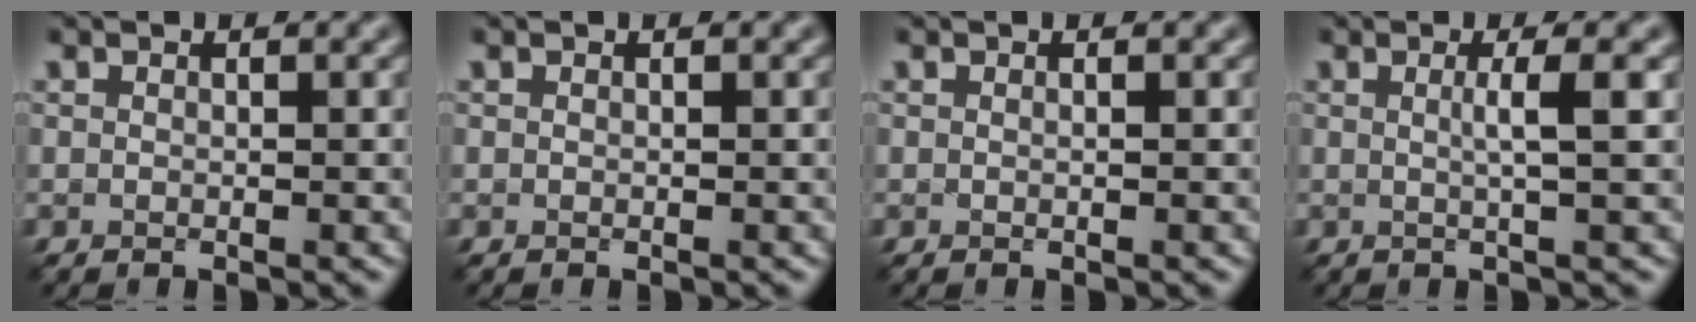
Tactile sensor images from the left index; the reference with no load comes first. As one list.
[{"total": 0.0}, {"total": 0.0}, {"total": 2.5, "force": [0.2, 0.5, 2.4], "torque": [-0.039, 0.003, -0.004]}]